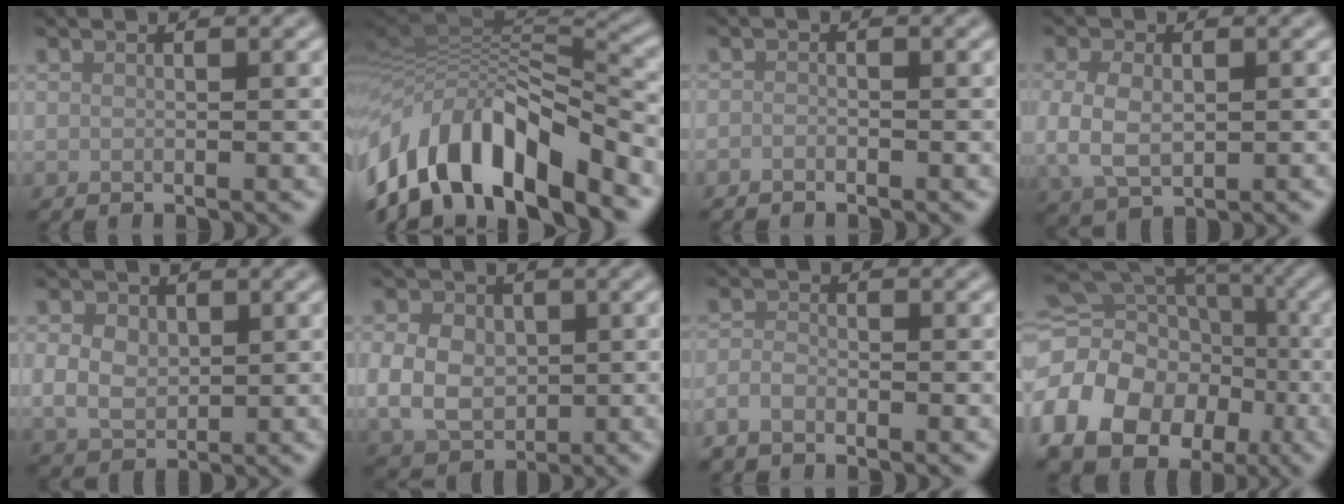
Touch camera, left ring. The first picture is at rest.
{"total": 12.8, "force": [-5.1, 5.7, 10.2], "torque": [-0.191, 0.012, -0.094]}
{"total": 0.7, "force": [-0.5, 0.3, 0.3], "torque": [-0.003, -0.002, -0.011]}
{"total": 4.5, "force": [-0.4, 3.0, 3.3], "torque": [-0.072, -0.008, -0.005]}
{"total": 3.4, "force": [0.6, 2.7, 2.1], "torque": [-0.045, -0.003, 0.011]}
{"total": 5.8, "force": [0.1, 4.7, 3.5], "torque": [-0.063, -0.003, -0.003]}
{"total": 1.7, "force": [-1.3, 0.8, 0.8], "torque": [-0.018, -0.001, -0.034]}
{"total": 16.9, "force": [-6.0, 13.5, 8.3], "torque": [-0.184, -0.014, -0.108]}